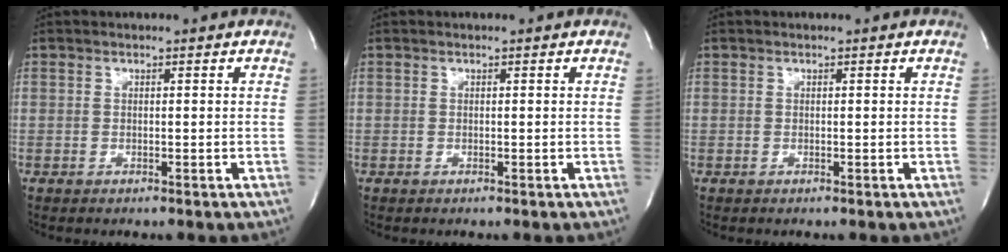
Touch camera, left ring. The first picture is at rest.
{"total": 0.0}
{"total": 0.0}